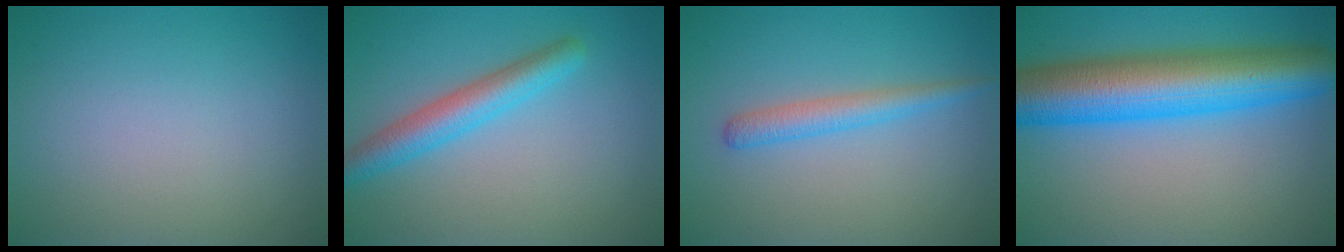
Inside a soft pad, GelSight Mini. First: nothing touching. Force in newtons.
{"total": 3.8, "press": 3.8, "slide": 0.1}
{"total": 2.4, "press": 2.4, "slide": 0.2}
{"total": 11.1, "press": 11.1, "slide": 0.2}